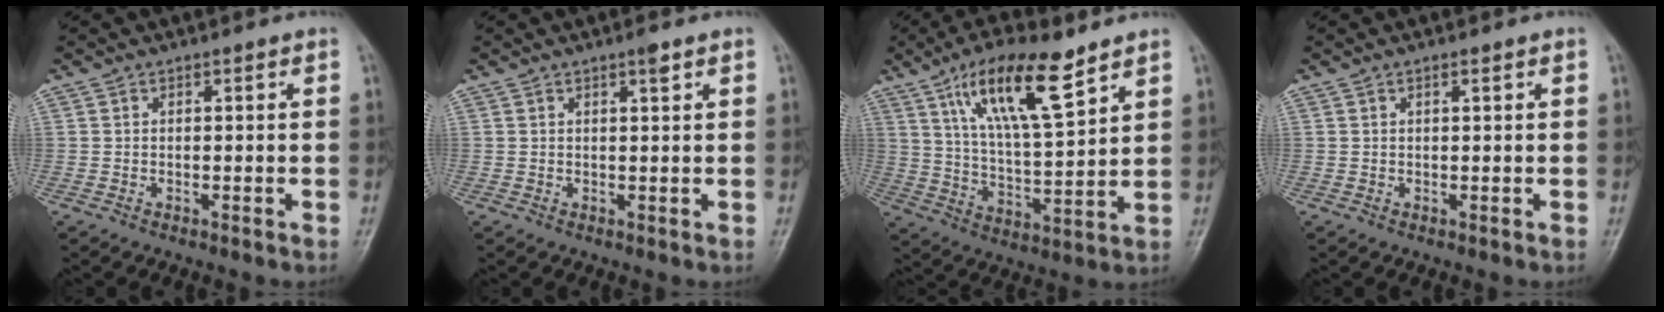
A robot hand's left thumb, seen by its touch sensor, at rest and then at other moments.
{"total": 1.4, "force": [0.9, 0.2, 1.1], "torque": [-0.016, -0.004, 0.014]}
{"total": 15.9, "force": [9.2, 4.5, 12.1], "torque": [-0.197, -0.038, 0.171]}
{"total": 0.6, "force": [0.3, 0.1, 0.5], "torque": [-0.009, 0.000, 0.005]}